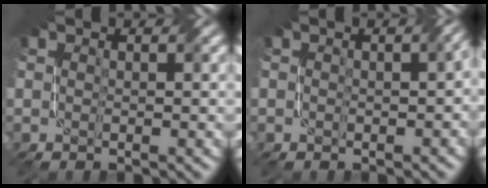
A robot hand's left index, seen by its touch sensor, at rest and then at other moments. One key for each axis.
{"total": 2.2, "fx": 0.1, "fy": 1.2, "fz": 1.8, "tx": -0.016, "ty": 0.003, "tz": 0.001}